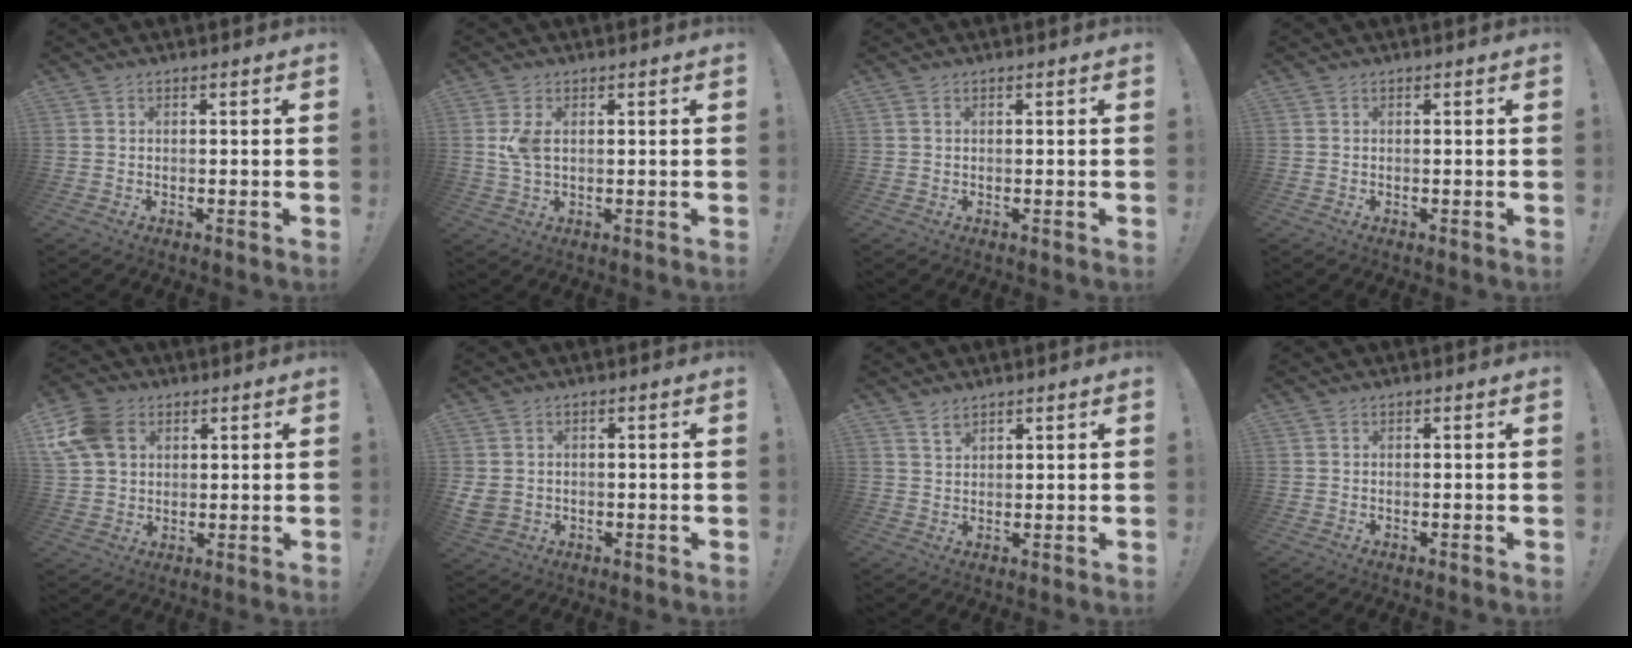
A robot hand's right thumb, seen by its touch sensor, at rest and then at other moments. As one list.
[{"total": 4.7, "force": [0.9, 2.7, 3.7], "torque": [-0.067, -0.001, 0.014]}, {"total": 0.6, "force": [0.4, 0.3, 0.4], "torque": [-0.014, 0.003, 0.009]}, {"total": 0.0}, {"total": 12.6, "force": [4.6, 9.5, 6.8], "torque": [-0.139, -0.008, 0.095]}, {"total": 4.2, "force": [0.5, 3.7, 2.0], "torque": [-0.040, -0.008, 0.008]}, {"total": 2.7, "force": [2.2, 1.1, 0.9], "torque": [-0.011, -0.016, 0.041]}, {"total": 0.0}]